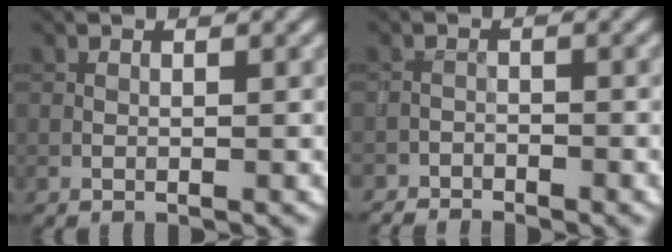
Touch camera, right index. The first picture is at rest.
{"total": 2.7, "force": [-2.6, 0.9, 0.3], "torque": [-0.003, 0.001, -0.045]}